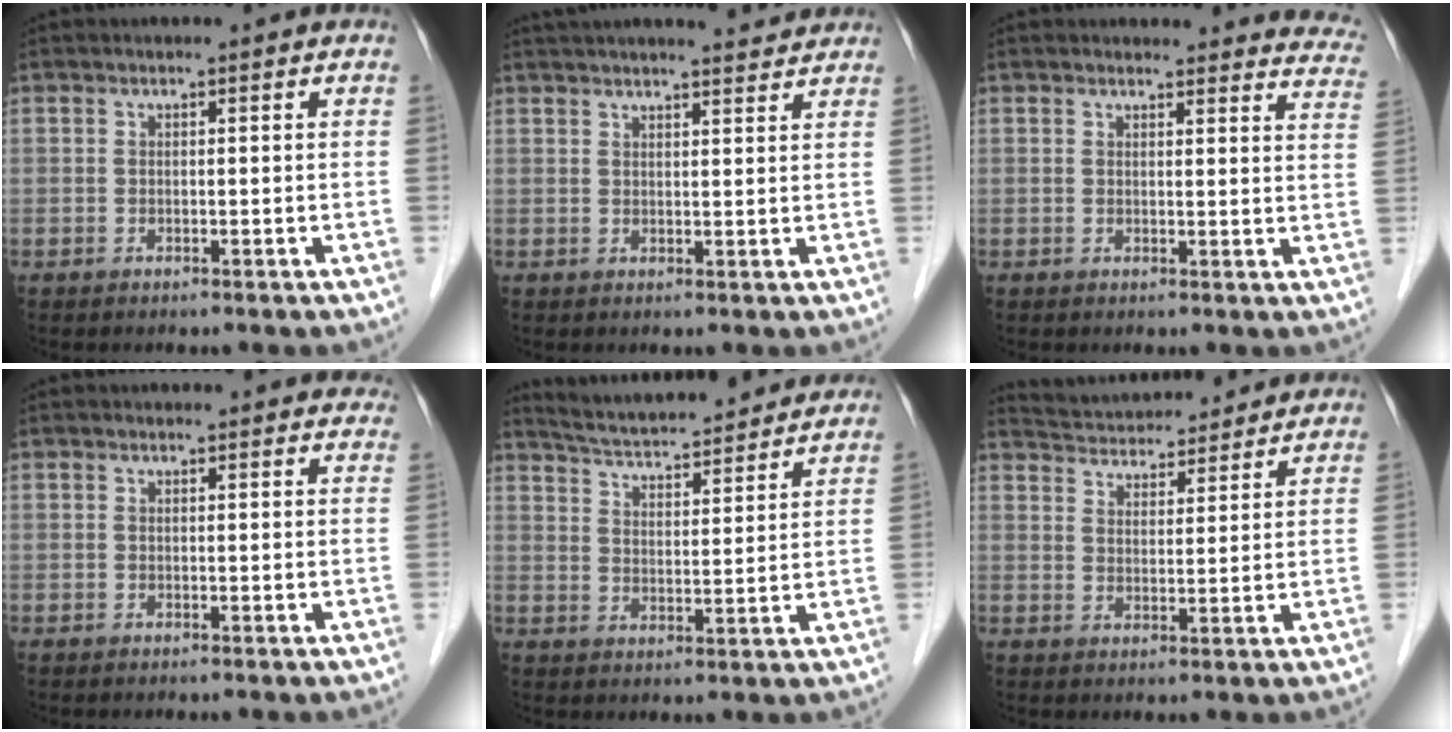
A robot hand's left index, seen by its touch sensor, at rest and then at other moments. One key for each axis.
{"total": 10.0, "fx": 9.3, "fy": 0.9, "fz": 3.5, "tx": -0.055, "ty": 0.018, "tz": 0.123}
{"total": 15.5, "fx": 15.1, "fy": 2.8, "fz": 2.1, "tx": 0.017, "ty": -0.068, "tz": 0.129}
{"total": 6.0, "fx": 5.6, "fy": 1.8, "fz": 1.3, "tx": 0.001, "ty": 0.009, "tz": 0.046}
{"total": 16.6, "fx": 15.5, "fy": 2.2, "fz": 5.6, "tx": -0.092, "ty": 0.022, "tz": 0.224}
{"total": 12.7, "fx": 12.1, "fy": 2.5, "fz": 2.9, "tx": -0.046, "ty": 0.027, "tz": 0.179}